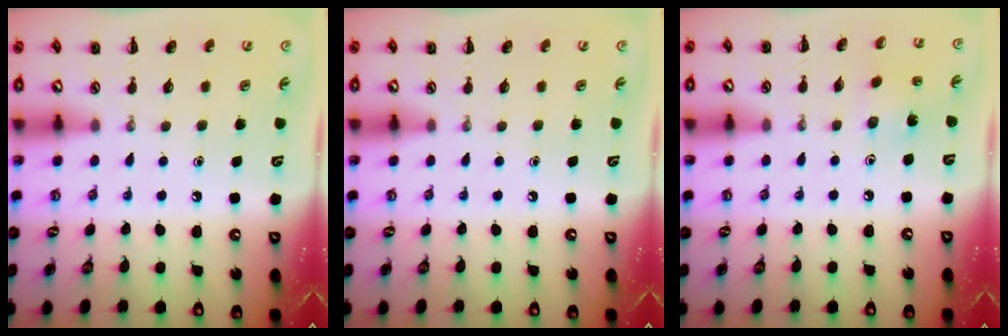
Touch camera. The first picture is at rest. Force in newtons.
{"total": 0.0}
{"total": 2.7, "press": 2.6, "slide": 0.7}